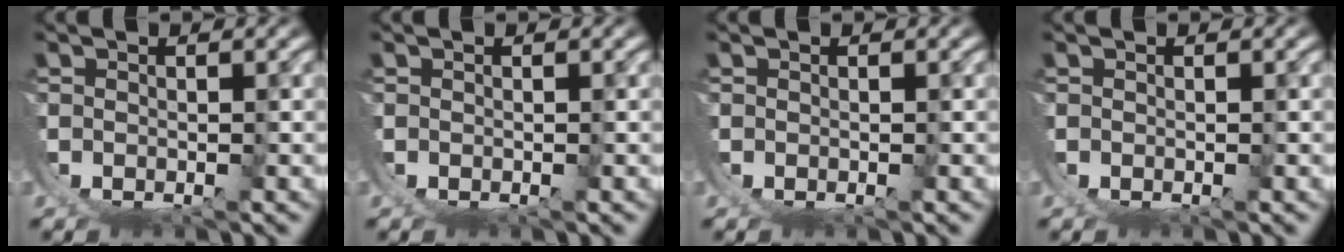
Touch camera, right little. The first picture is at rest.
{"total": 0.0}
{"total": 0.0}
{"total": 0.0}